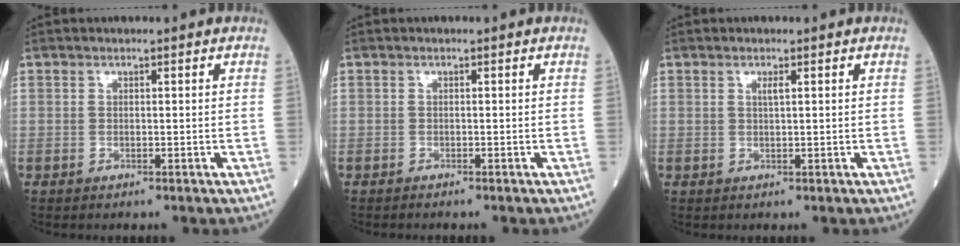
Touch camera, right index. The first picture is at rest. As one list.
[{"total": 1.3, "force": [-1.2, -0.1, 0.5], "torque": [-0.002, 0.001, -0.016]}, {"total": 0.9, "force": [0.4, 0.0, 0.8], "torque": [-0.021, -0.001, 0.007]}]